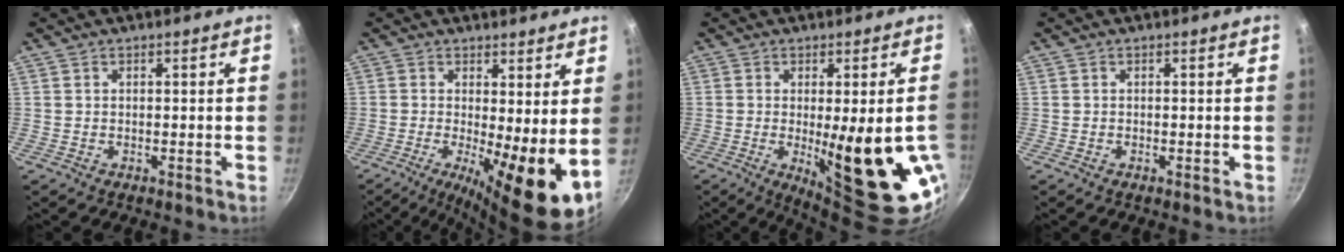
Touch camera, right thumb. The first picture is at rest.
{"total": 11.4, "force": [-0.8, 2.9, 11.0], "torque": [-0.155, -0.014, -0.012]}
{"total": 20.0, "force": [-4.2, 6.3, 18.5], "torque": [-0.216, -0.020, -0.034]}
{"total": 0.0}